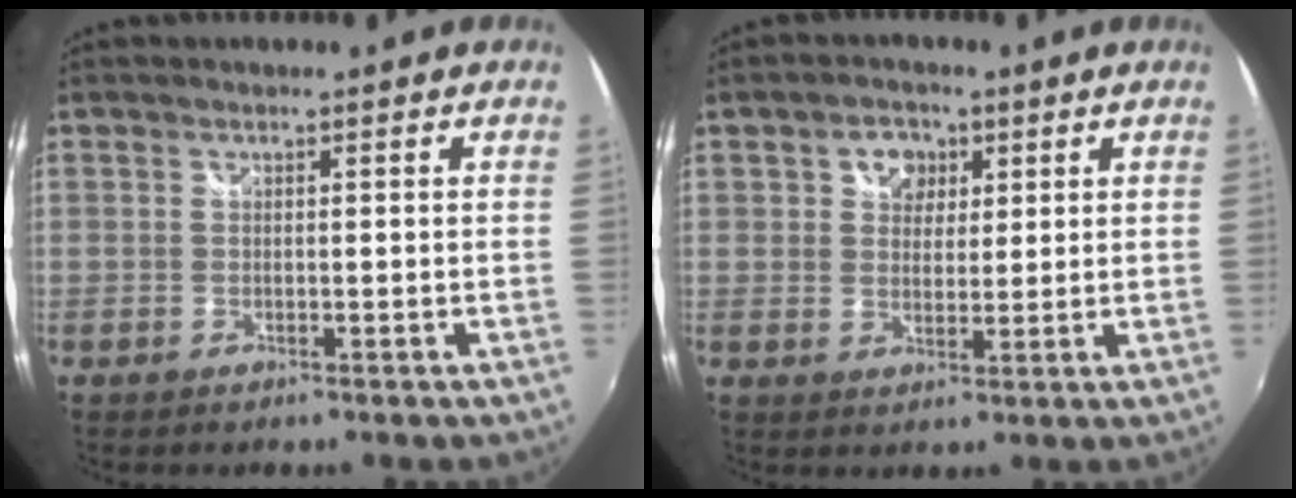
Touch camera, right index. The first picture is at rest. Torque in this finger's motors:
{"motor_torque": [0.06, 0.03, 0.05, 0.03]}